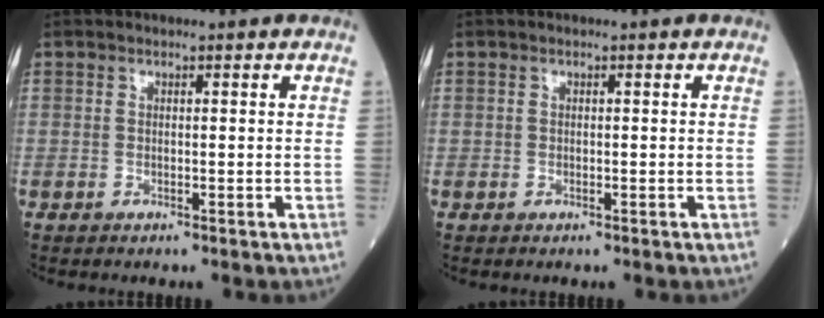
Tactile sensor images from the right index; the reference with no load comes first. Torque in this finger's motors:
{"motor_torque": [-0.16, 0.13, -0.05, -0.01]}